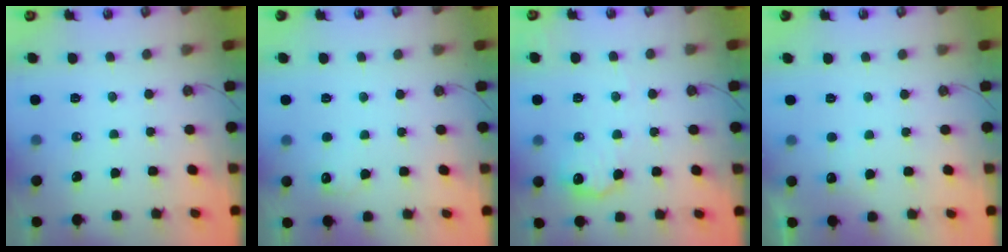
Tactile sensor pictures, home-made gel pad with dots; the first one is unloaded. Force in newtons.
{"total": 6.5, "press": 6.4, "slide": 1.1}
{"total": 11.5, "press": 11.5, "slide": 0.5}
{"total": 3.2, "press": 3.0, "slide": 1.2}